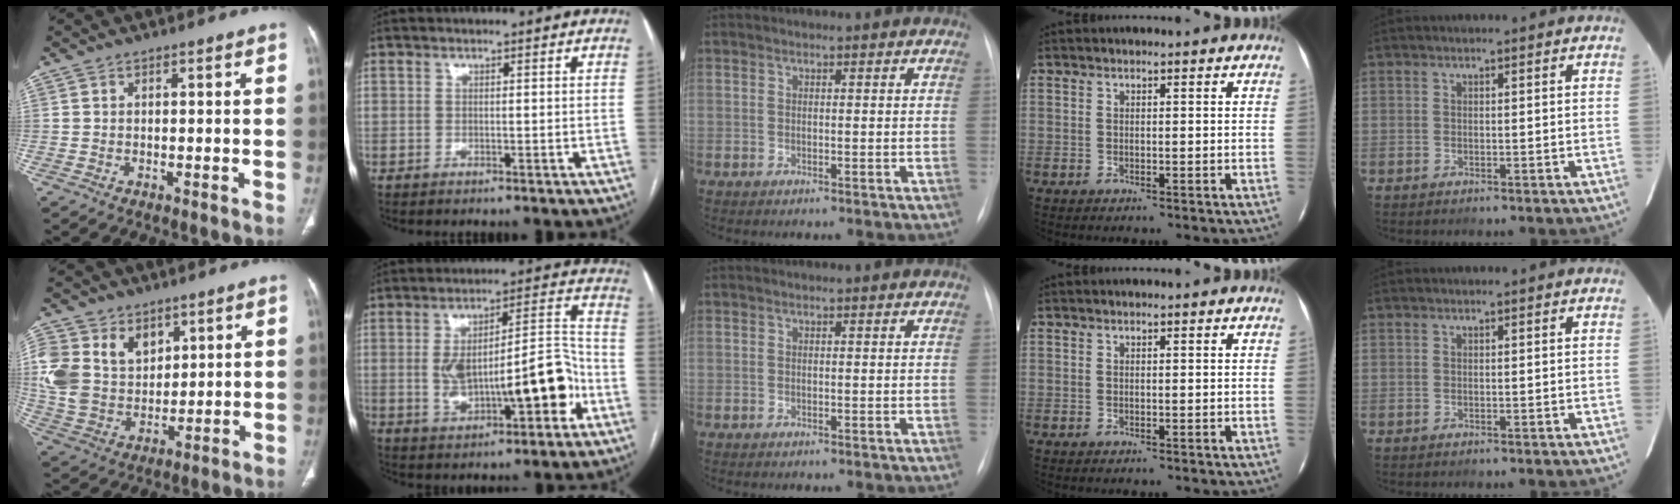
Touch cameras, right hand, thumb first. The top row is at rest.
{"thumb": {"total": 17.5, "force": [6.2, 13.1, 9.7], "torque": [-0.201, -0.009, 0.135]}, "index": {"total": 15.9, "force": [-3.3, 5.1, 14.7], "torque": [-0.233, 0.033, -0.037]}}